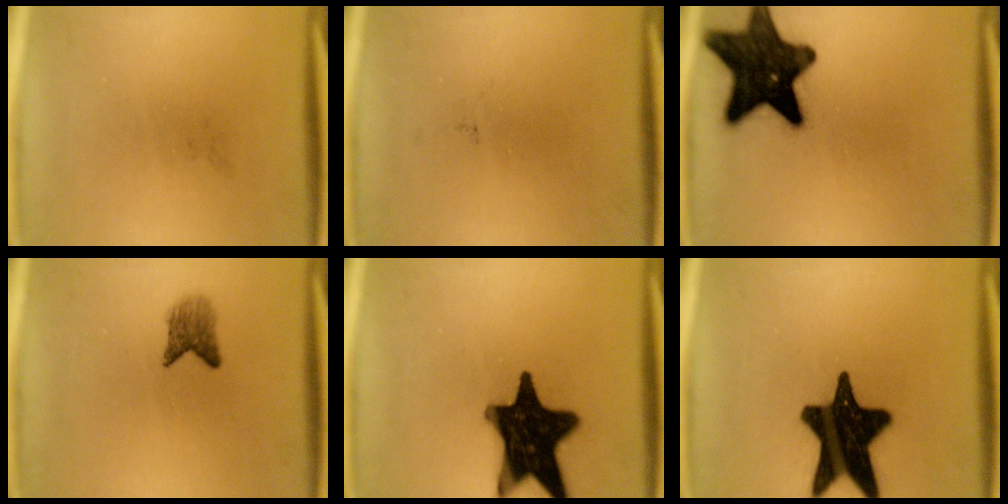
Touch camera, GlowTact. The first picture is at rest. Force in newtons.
{"total": 0.0}
{"total": 17.0}
{"total": 2.8}
{"total": 19.2}
{"total": 19.6}